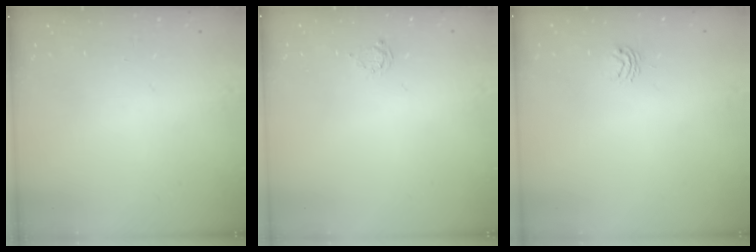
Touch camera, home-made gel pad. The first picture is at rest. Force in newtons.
{"total": 2.8, "press": 2.8, "slide": 0.3}
{"total": 3.0, "press": 3.0, "slide": 0.3}